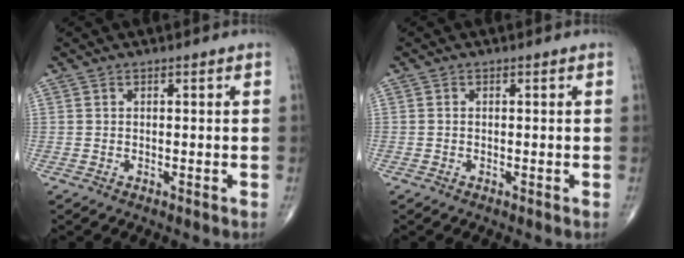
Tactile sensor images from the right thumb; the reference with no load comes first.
{"total": 0.0}